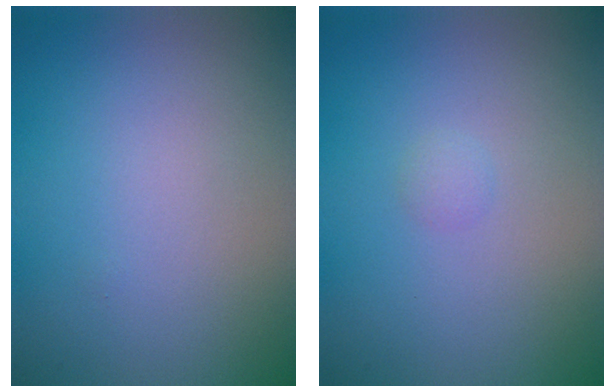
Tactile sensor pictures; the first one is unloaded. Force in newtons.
{"total": 0.6, "press": 0.6, "slide": 0.0}